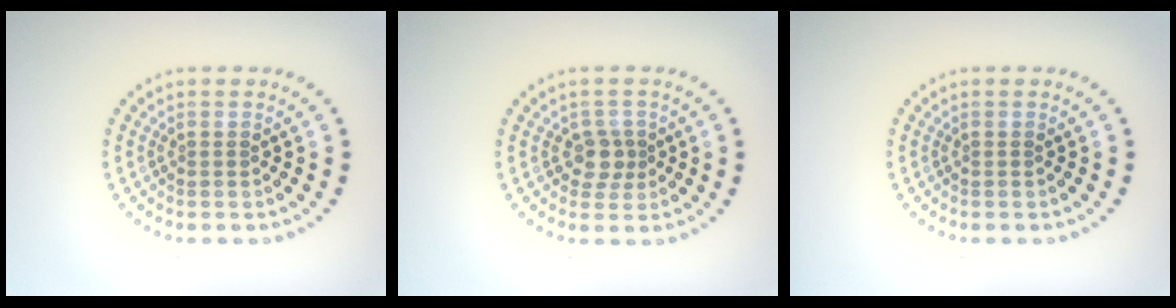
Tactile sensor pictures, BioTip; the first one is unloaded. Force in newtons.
{"total": 2.0, "press": 1.7, "slide": 1.0}
{"total": 0.0}